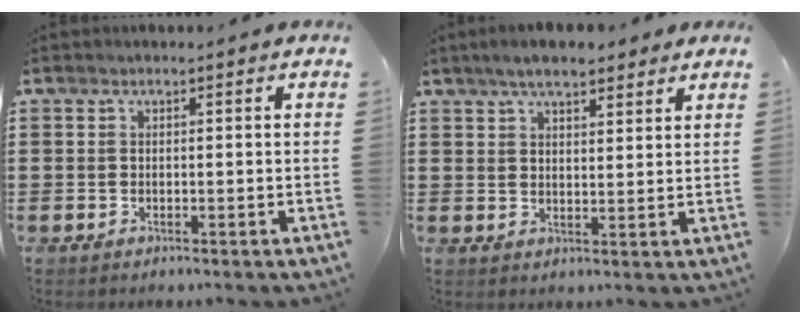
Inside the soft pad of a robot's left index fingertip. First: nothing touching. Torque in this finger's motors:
{"motor_torque": [1.59, -0.55, 0.82, 0.19]}